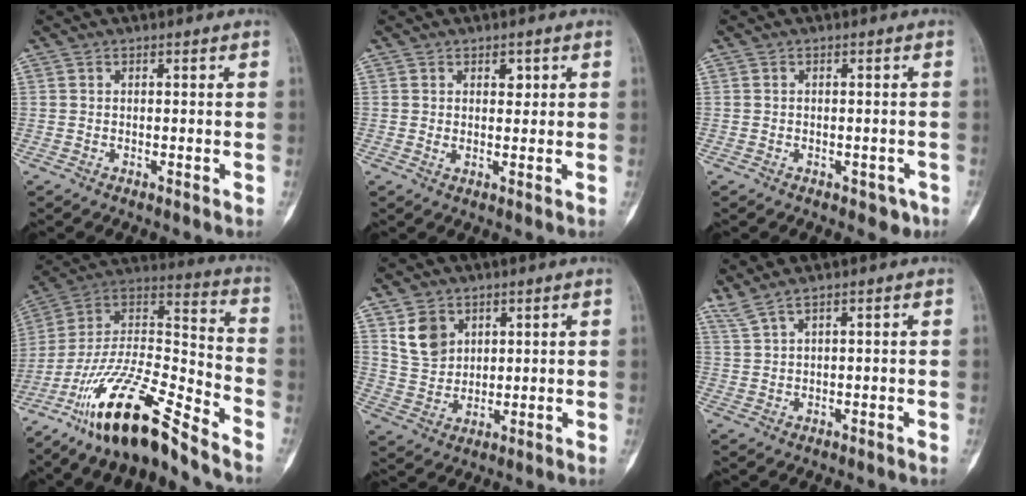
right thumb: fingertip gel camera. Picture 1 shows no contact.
{"total": 3.1, "force": [1.1, 2.0, 2.1], "torque": [-0.010, -0.006, 0.017]}
{"total": 2.9, "force": [-1.2, 2.2, 1.5], "torque": [0.000, 0.014, -0.008]}
{"total": 22.2, "force": [-16.1, 5.3, 14.3], "torque": [-0.282, 0.076, -0.296]}
{"total": 7.9, "force": [3.8, 6.0, 3.6], "torque": [-0.041, -0.019, 0.083]}
{"total": 3.3, "force": [2.7, 0.3, 1.8], "torque": [-0.044, -0.006, 0.068]}